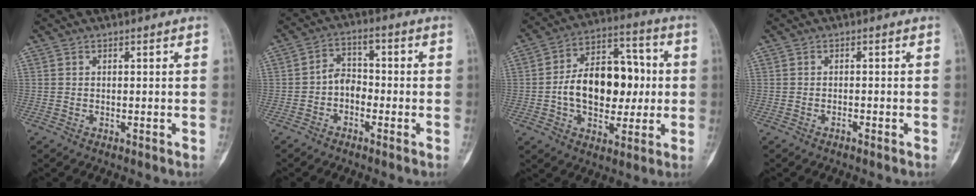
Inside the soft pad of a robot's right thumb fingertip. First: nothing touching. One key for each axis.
{"total": 4.6, "fx": -1.6, "fy": 3.4, "fz": 2.7, "tx": -0.027, "ty": 0.026, "tz": -0.041}
{"total": 18.1, "fx": -0.5, "fy": 11.5, "fz": 13.9, "tx": -0.184, "ty": 0.035, "tz": -0.008}
{"total": 0.8, "fx": -0.6, "fy": 0.2, "fz": 0.4, "tx": -0.013, "ty": 0.004, "tz": -0.010}